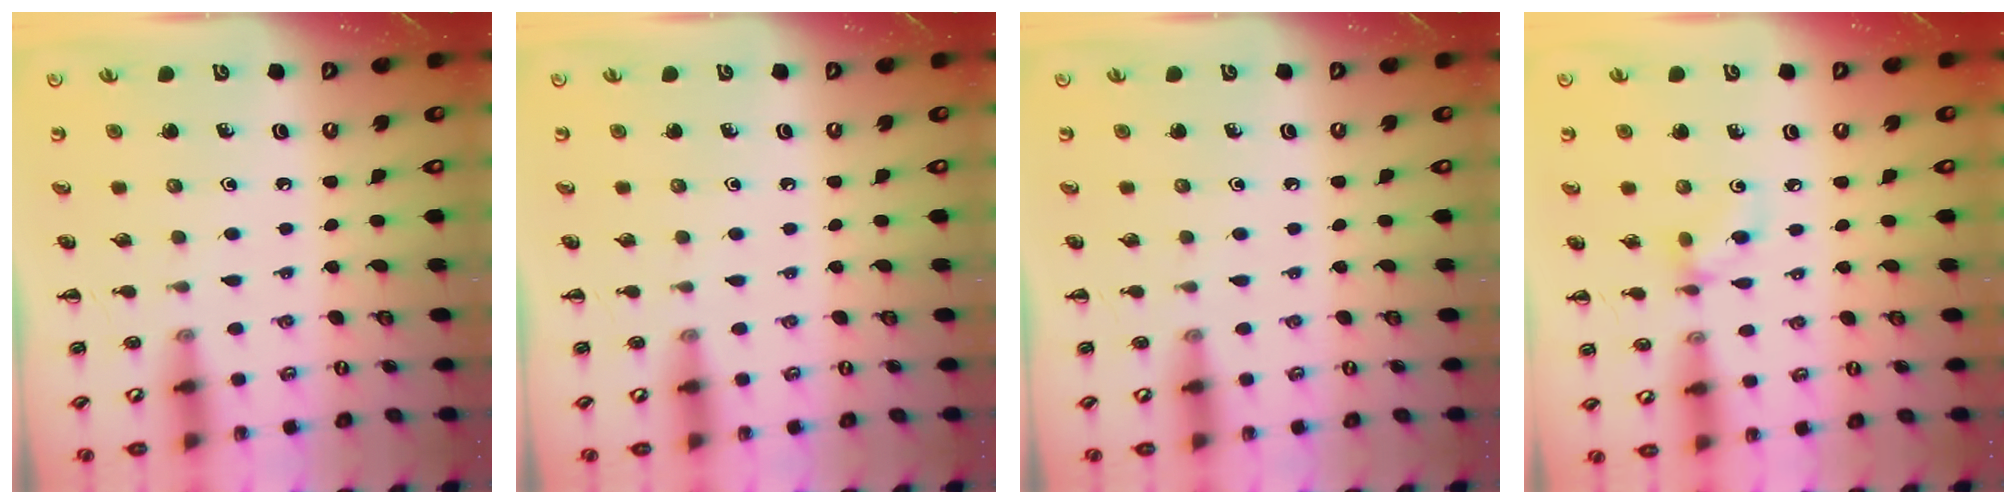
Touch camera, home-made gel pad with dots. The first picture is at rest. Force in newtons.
{"total": 0.0}
{"total": 0.0}
{"total": 5.0, "press": 4.9, "slide": 0.6}